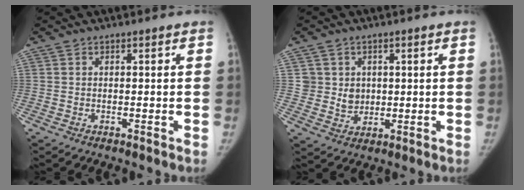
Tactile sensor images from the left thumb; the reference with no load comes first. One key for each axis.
{"total": 5.0, "fx": 1.1, "fy": 4.7, "fz": 1.2, "tx": 0.007, "ty": -0.006, "tz": 0.026}